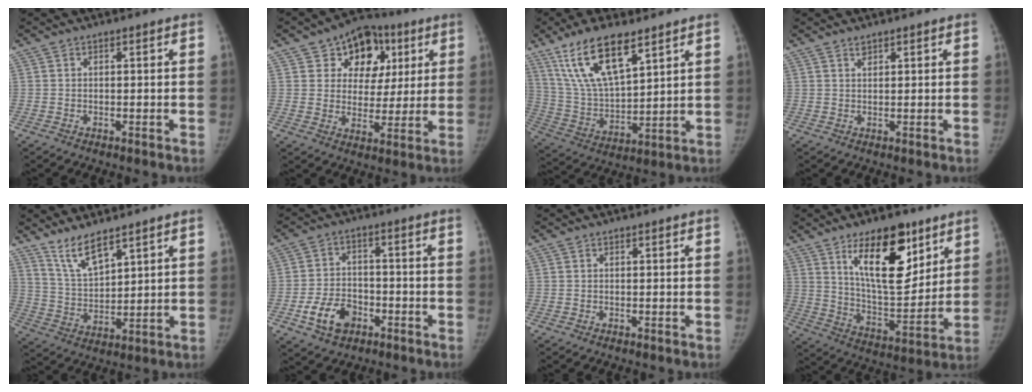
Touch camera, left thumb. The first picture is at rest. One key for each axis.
{"total": 13.8, "fx": 5.9, "fy": 10.7, "fz": 6.3, "tx": -0.033, "ty": -0.005, "tz": 0.085}
{"total": 16.4, "fx": 10.0, "fy": 6.0, "fz": 11.6, "tx": -0.202, "ty": -0.037, "tz": 0.199}
{"total": 0.7, "fx": 0.6, "fy": 0.4, "fz": 0.1, "tx": 0.006, "ty": -0.009, "tz": 0.009}
{"total": 7.7, "fx": 6.0, "fy": 2.1, "fz": 4.4, "tx": -0.077, "ty": -0.043, "tz": 0.127}
{"total": 8.8, "fx": -4.1, "fy": 6.1, "fz": 4.9, "tx": -0.072, "ty": 0.023, "tz": -0.068}
{"total": 0.0}
{"total": 18.0, "fx": 9.6, "fy": 8.0, "fz": 13.0, "tx": -0.152, "ty": -0.062, "tz": 0.167}